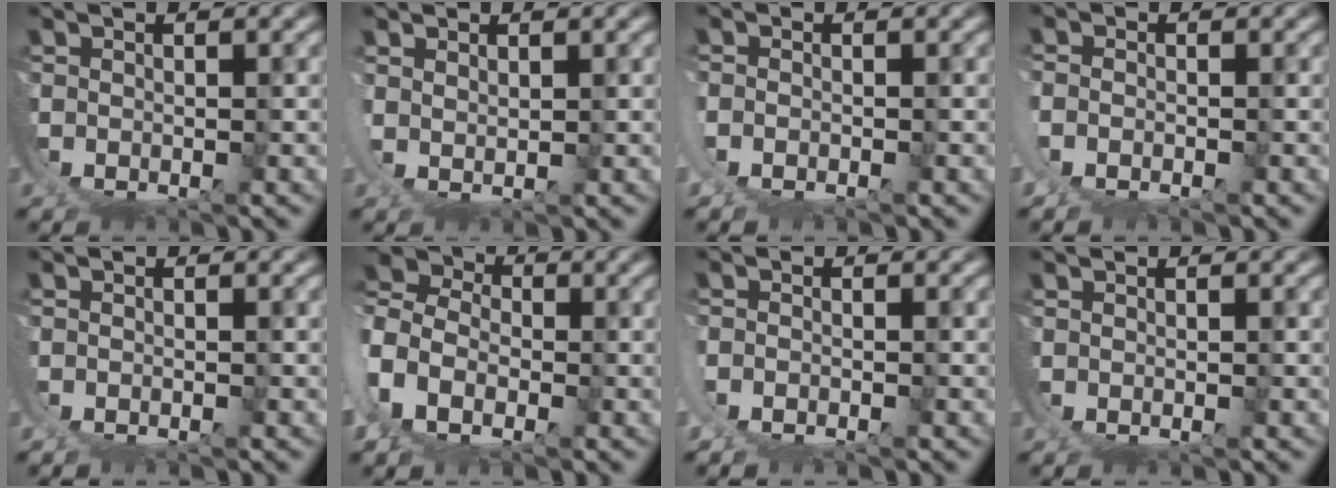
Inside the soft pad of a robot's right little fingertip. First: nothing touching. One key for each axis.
{"total": 2.0, "fx": 2.0, "fy": -0.1, "fz": 0.4, "tx": -0.014, "ty": 0.002, "tz": 0.034}
{"total": 1.8, "fx": 0.3, "fy": 1.5, "fz": 0.9, "tx": -0.030, "ty": -0.004, "tz": 0.006}
{"total": 2.8, "fx": 0.2, "fy": 2.5, "fz": 1.3, "tx": -0.041, "ty": -0.007, "tz": 0.003}
{"total": 0.6, "fx": -0.1, "fy": 0.5, "fz": 0.2, "tx": -0.006, "ty": 0.000, "tz": -0.004}
{"total": 10.8, "fx": 3.7, "fy": 8.8, "fz": 5.0, "tx": -0.137, "ty": -0.003, "tz": 0.043}
{"total": 2.3, "fx": 0.1, "fy": 2.0, "fz": 1.1, "tx": -0.035, "ty": -0.004, "tz": 0.002}
{"total": 0.0}